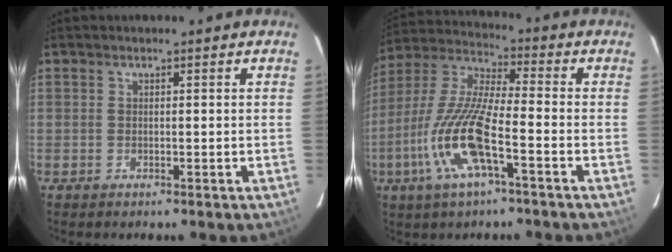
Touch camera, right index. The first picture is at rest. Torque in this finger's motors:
{"motor_torque": [1.71, -0.43, 1.05, 0.21]}